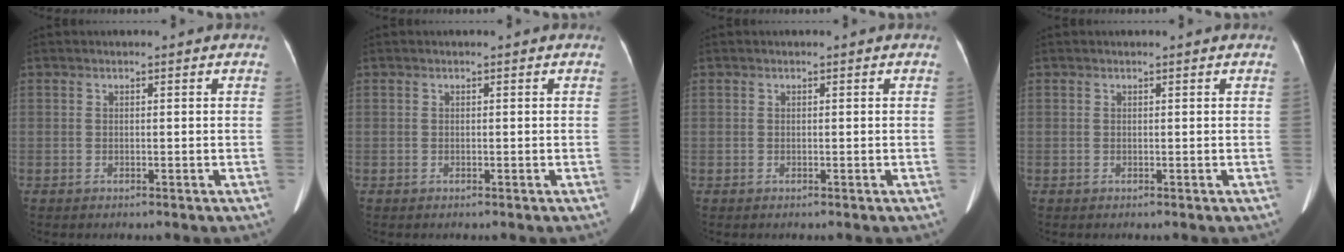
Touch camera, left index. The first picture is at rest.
{"total": 0.0}
{"total": 0.0}
{"total": 0.7, "force": [0.7, 0.0, 0.2], "torque": [-0.005, 0.007, 0.006]}